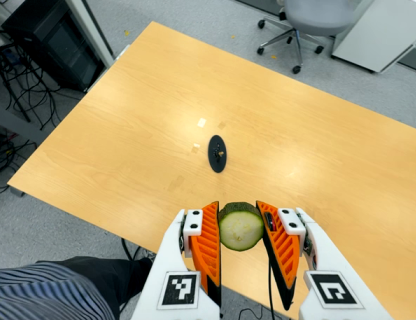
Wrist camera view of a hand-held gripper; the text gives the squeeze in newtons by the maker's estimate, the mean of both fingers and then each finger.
{"total": 11.3, "left": 10.3, "right": 12.3}